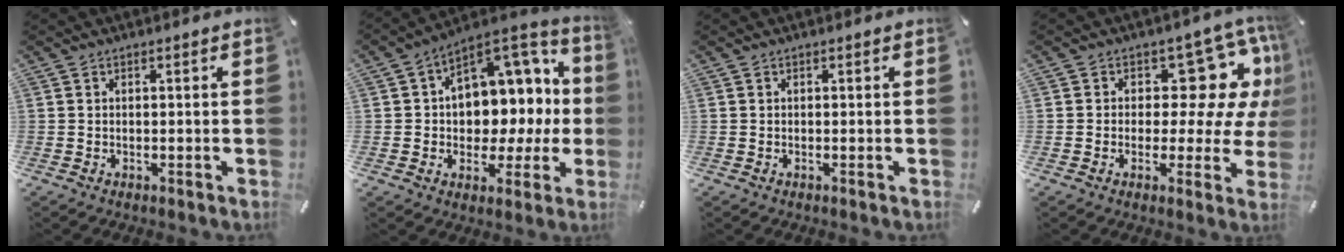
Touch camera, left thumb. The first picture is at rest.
{"total": 13.0, "force": [2.7, 10.1, 7.8], "torque": [-0.079, -0.042, 0.048]}
{"total": 0.0}
{"total": 15.4, "force": [6.1, 8.8, 11.1], "torque": [-0.141, -0.046, 0.101]}